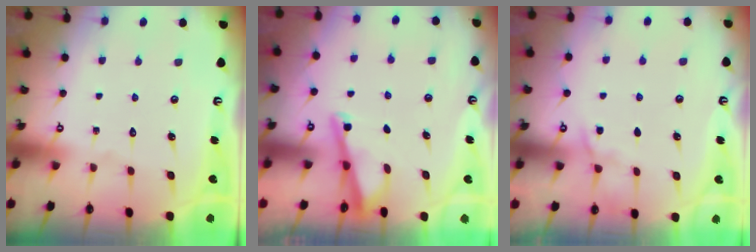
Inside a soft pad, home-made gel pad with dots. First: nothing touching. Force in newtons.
{"total": 4.2, "press": 4.1, "slide": 0.5}
{"total": 4.2, "press": 4.2, "slide": 0.6}